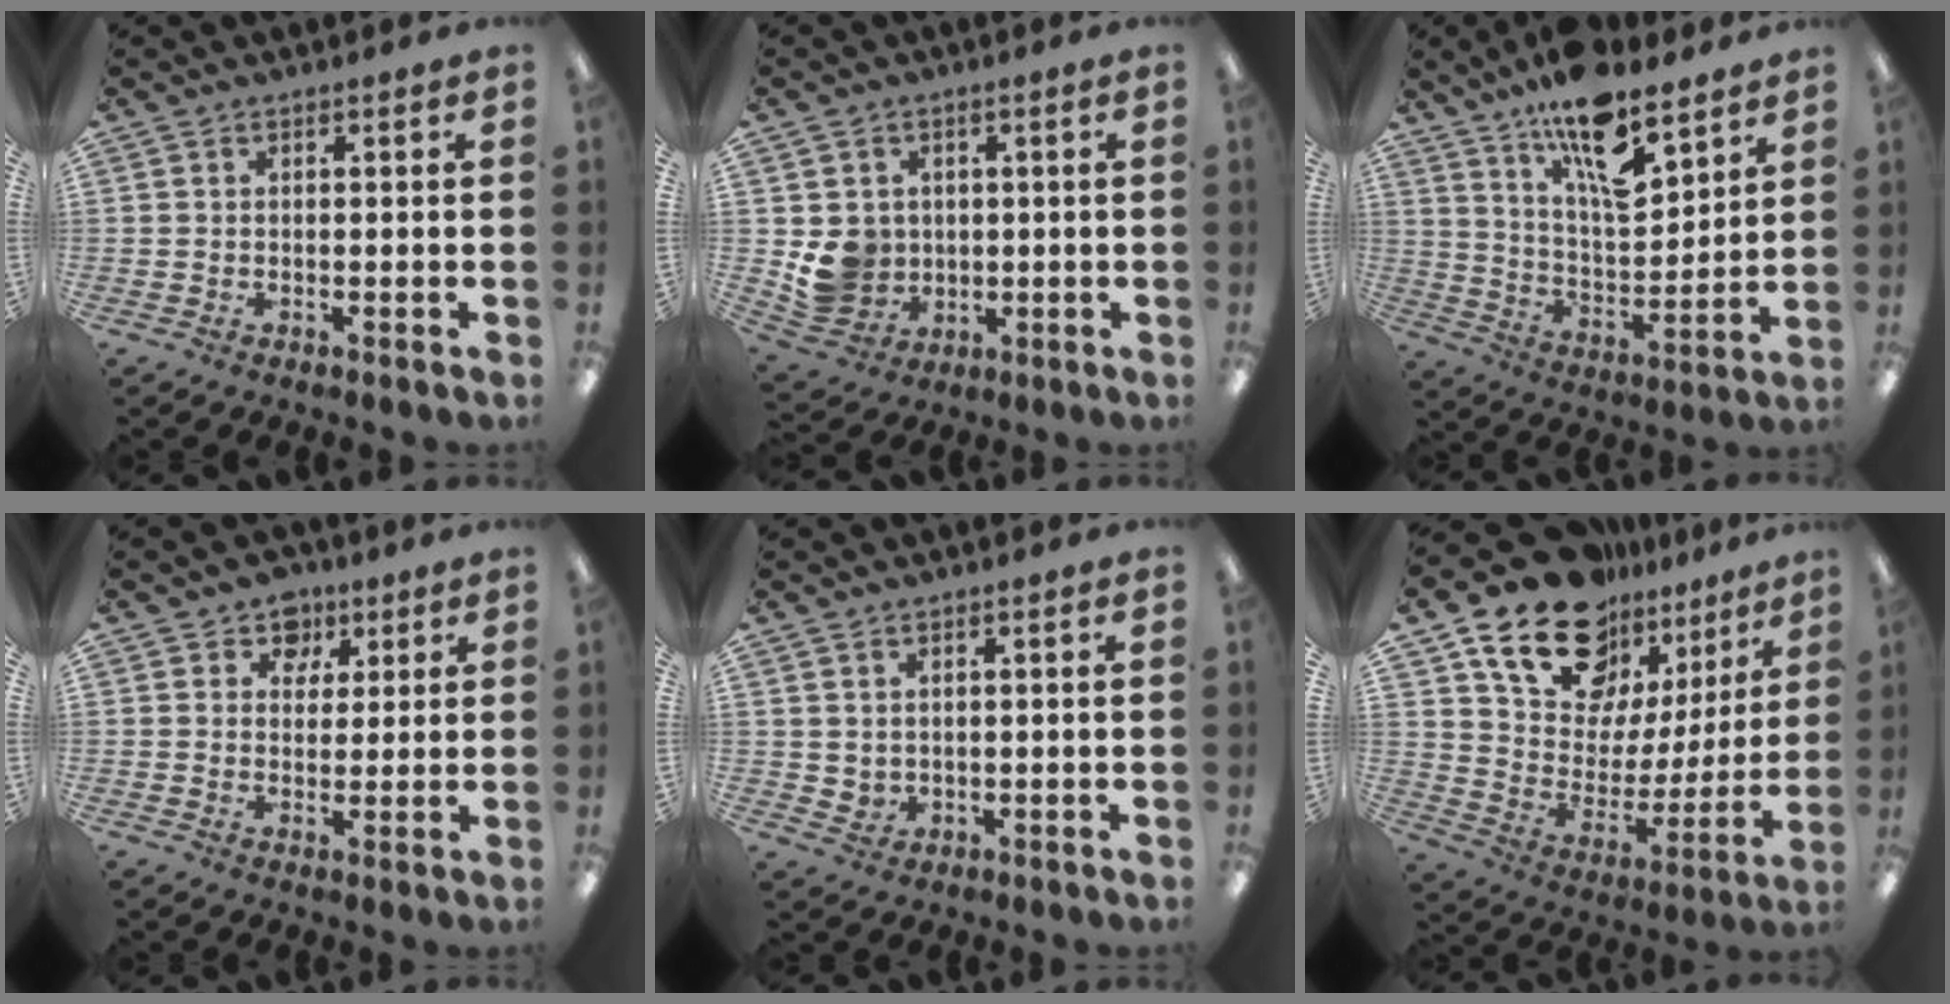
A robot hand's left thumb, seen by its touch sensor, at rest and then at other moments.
{"total": 7.7, "force": [0.7, 7.4, 1.9], "torque": [-0.045, 0.002, 0.024]}
{"total": 15.9, "force": [11.6, 5.4, 9.5], "torque": [-0.157, -0.066, 0.197]}
{"total": 6.1, "force": [3.5, 4.7, 1.5], "torque": [-0.018, -0.013, 0.061]}
{"total": 2.2, "force": [1.6, 1.5, 0.2], "torque": [-0.007, -0.006, 0.029]}
{"total": 19.1, "force": [14.5, 10.4, 6.9], "torque": [-0.140, -0.105, 0.262]}